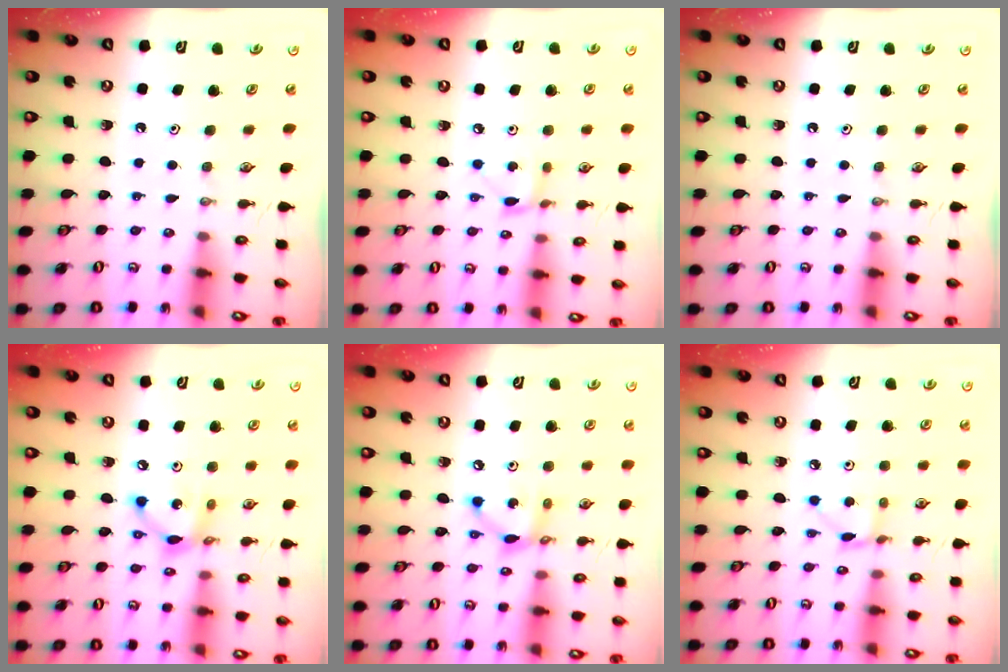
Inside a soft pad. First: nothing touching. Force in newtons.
{"total": 4.7, "press": 4.7, "slide": 0.4}
{"total": 0.0}
{"total": 9.3, "press": 9.3, "slide": 0.7}
{"total": 9.3, "press": 9.3, "slide": 0.5}
{"total": 3.2, "press": 3.1, "slide": 0.4}